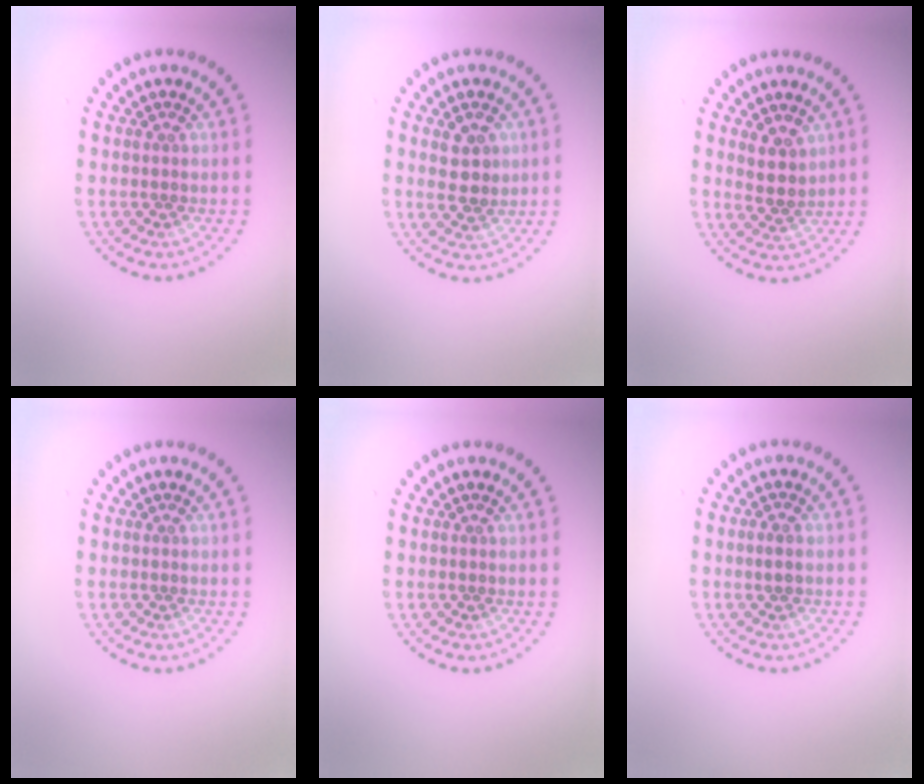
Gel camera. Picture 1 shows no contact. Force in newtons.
{"total": 2.8, "press": 2.8, "slide": 0.4}
{"total": 2.4, "press": 2.1, "slide": 1.2}
{"total": 0.0}
{"total": 0.0}
{"total": 0.7, "press": 0.6, "slide": 0.4}